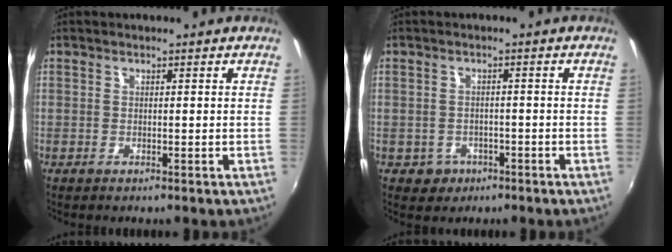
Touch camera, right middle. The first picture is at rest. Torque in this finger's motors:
{"motor_torque": [0.25, -0.38, 0.02, -0.01]}